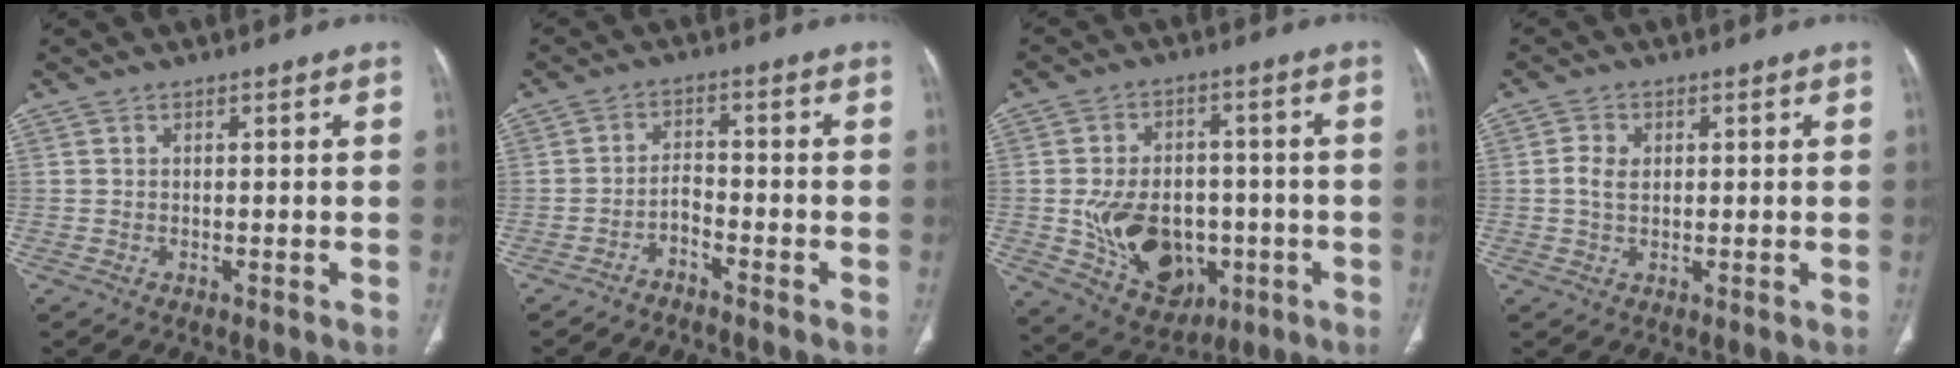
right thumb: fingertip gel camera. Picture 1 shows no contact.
{"total": 2.8, "force": [-2.5, 0.8, 1.1], "torque": [-0.021, 0.025, -0.044]}
{"total": 16.0, "force": [-3.3, 11.5, 10.7], "torque": [-0.138, 0.013, -0.028]}
{"total": 2.9, "force": [0.3, 1.9, 2.1], "torque": [-0.045, 0.006, 0.006]}